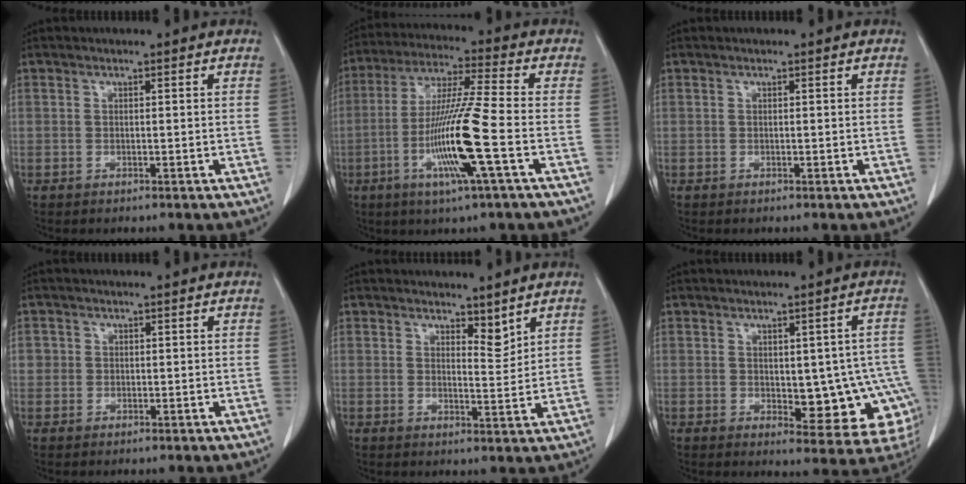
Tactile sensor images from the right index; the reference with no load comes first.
{"total": 13.6, "force": [-4.0, -0.6, 13.0], "torque": [-0.260, -0.013, -0.082]}
{"total": 0.0}
{"total": 1.6, "force": [0.2, 1.5, 0.2], "torque": [0.010, 0.004, 0.001]}
{"total": 3.1, "force": [2.6, 1.0, 1.4], "torque": [-0.021, -0.011, 0.045]}
{"total": 12.0, "force": [-1.5, 5.4, 10.6], "torque": [-0.097, 0.011, -0.004]}